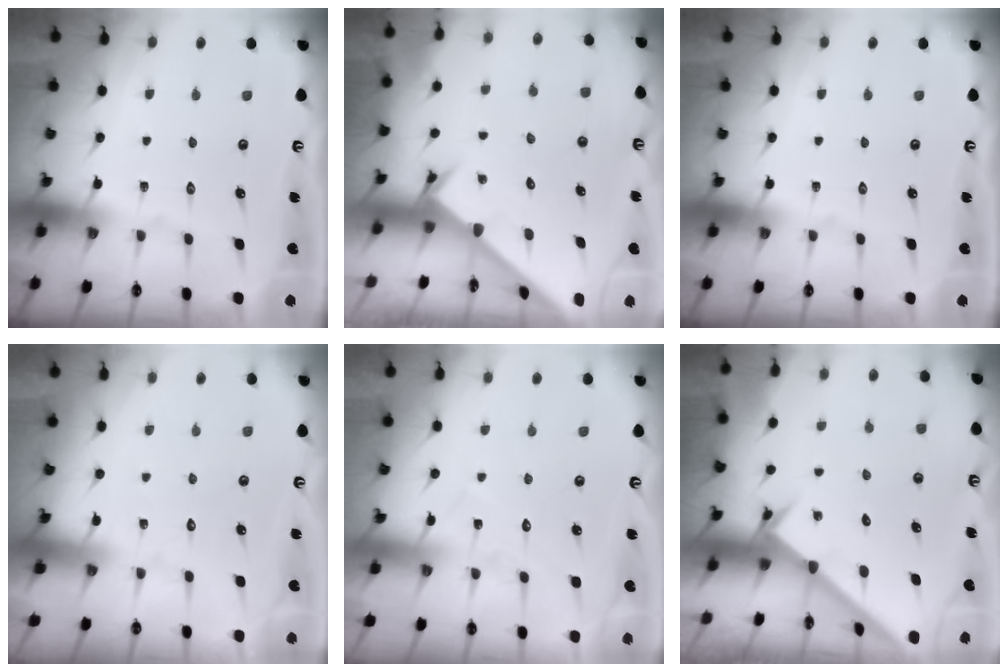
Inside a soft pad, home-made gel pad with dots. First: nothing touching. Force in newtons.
{"total": 2.4, "press": 2.4, "slide": 0.1}
{"total": 0.0}
{"total": 5.3, "press": 5.2, "slide": 0.5}
{"total": 7.5, "press": 7.4, "slide": 0.3}
{"total": 2.2, "press": 2.2, "slide": 0.2}